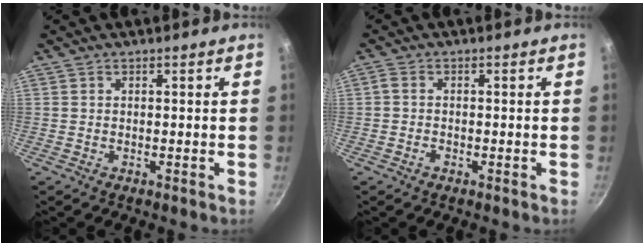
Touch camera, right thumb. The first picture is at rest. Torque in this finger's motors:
{"motor_torque": [-0.38, 0.26, -0.11, 0.14, 0.05]}